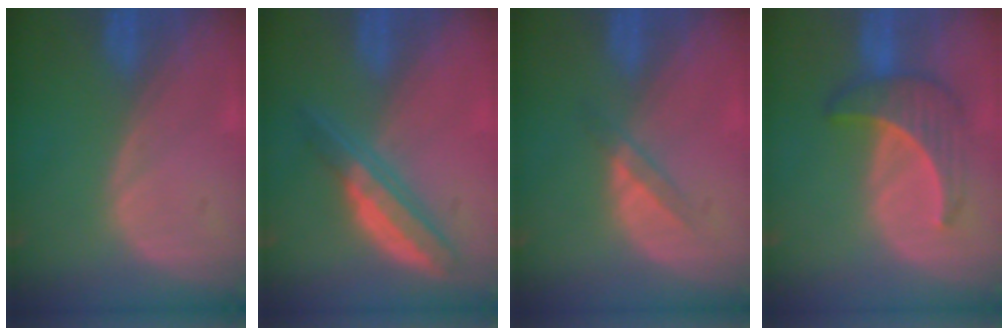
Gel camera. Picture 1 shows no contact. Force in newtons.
{"total": 6.3, "press": 5.6, "slide": 2.8}
{"total": 2.4, "press": 2.2, "slide": 1.1}
{"total": 6.5, "press": 6.3, "slide": 1.7}